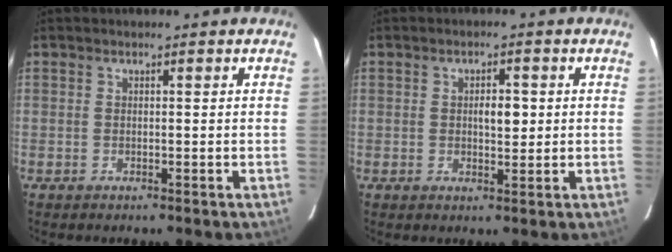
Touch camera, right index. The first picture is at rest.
{"total": 3.3, "force": [0.4, 1.4, 2.9], "torque": [-0.047, 0.003, 0.007]}